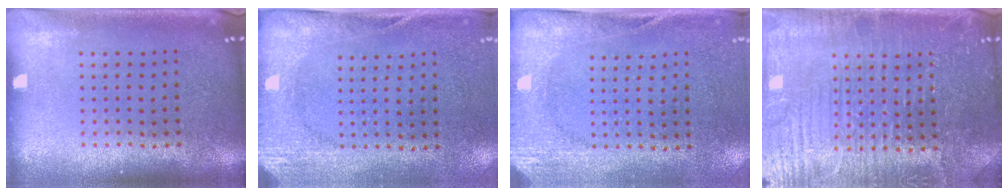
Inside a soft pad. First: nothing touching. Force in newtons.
{"total": 2.7, "press": 2.1, "slide": 1.7}
{"total": 2.7, "press": 2.1, "slide": 1.7}
{"total": 4.7, "press": 4.6, "slide": 1.3}